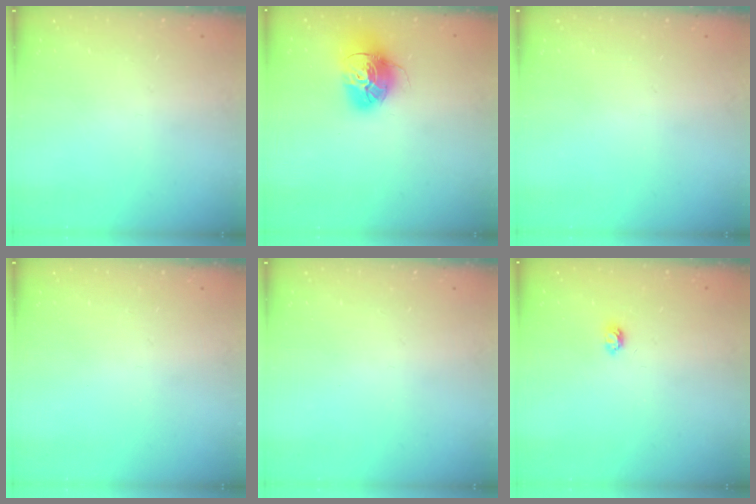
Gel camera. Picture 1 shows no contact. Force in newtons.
{"total": 16.8, "press": 16.7, "slide": 1.5}
{"total": 0.0}
{"total": 0.0}
{"total": 0.0}
{"total": 4.2, "press": 4.2, "slide": 0.5}